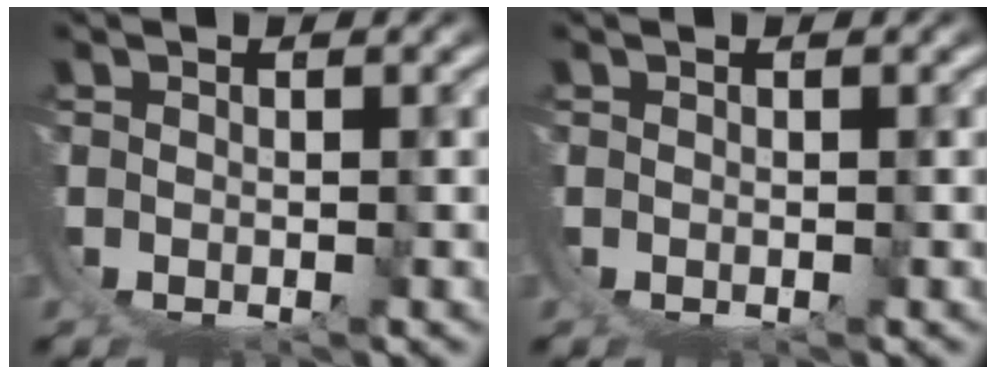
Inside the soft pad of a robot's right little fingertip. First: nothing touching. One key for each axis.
{"total": 0.0}